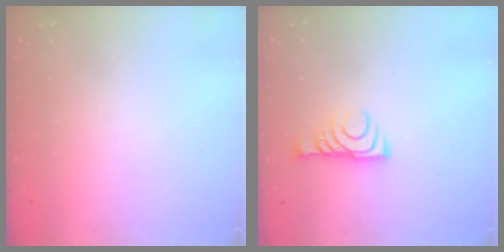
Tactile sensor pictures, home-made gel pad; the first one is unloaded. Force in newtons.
{"total": 8.2, "press": 8.1, "slide": 1.0}